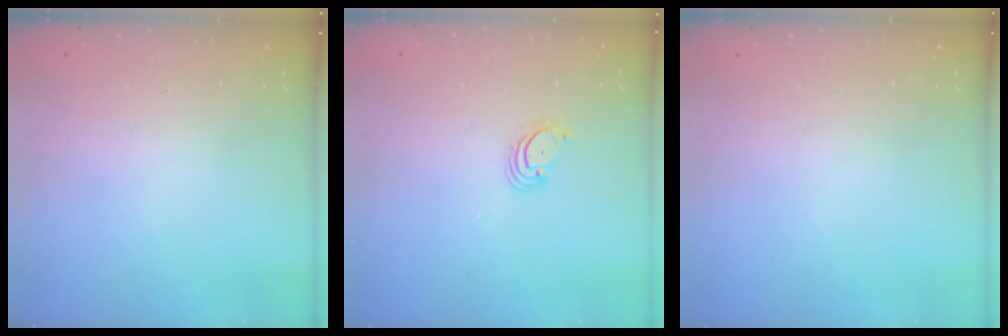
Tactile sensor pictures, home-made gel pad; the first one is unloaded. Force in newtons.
{"total": 3.1, "press": 3.1, "slide": 0.3}
{"total": 0.0}